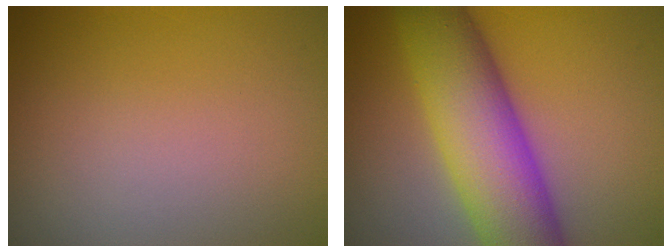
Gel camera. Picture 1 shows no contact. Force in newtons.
{"total": 11.0, "press": 11.0, "slide": 0.6}